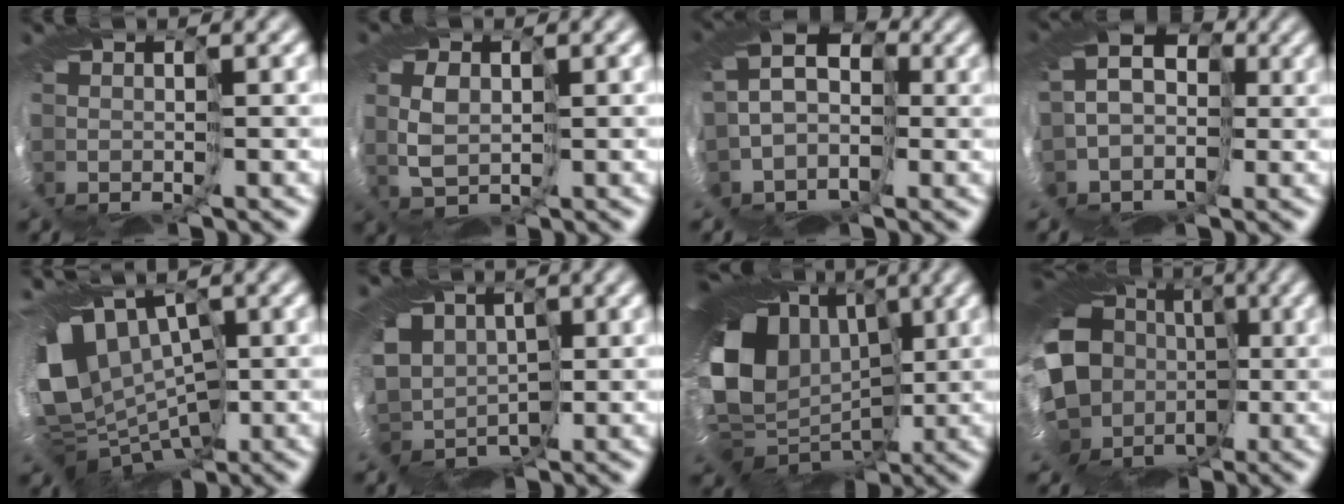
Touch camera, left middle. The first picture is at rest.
{"total": 2.9, "force": [0.2, 2.3, 1.7], "torque": [-0.052, 0.001, 0.011]}
{"total": 10.1, "force": [-0.5, 8.8, 4.8], "torque": [-0.099, 0.015, -0.035]}
{"total": 10.3, "force": [0.7, 9.3, 4.6], "torque": [-0.094, 0.023, -0.022]}
{"total": 10.5, "force": [0.4, 8.4, 6.4], "torque": [-0.132, -0.012, 0.022]}
{"total": 9.2, "force": [1.1, 7.6, 5.2], "torque": [-0.095, -0.008, 0.024]}
{"total": 13.8, "force": [1.3, 11.6, 7.4], "torque": [-0.143, 0.009, 0.027]}
{"total": 15.6, "force": [-0.5, 13.0, 8.5], "torque": [-0.154, -0.018, -0.010]}